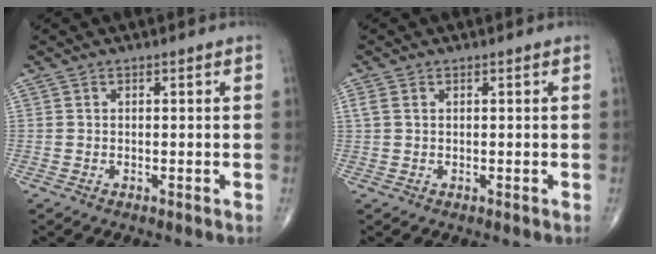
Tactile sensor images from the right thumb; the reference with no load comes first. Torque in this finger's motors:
{"motor_torque": [-0.31, -0.31, -0.15, -0.08, -0.03]}